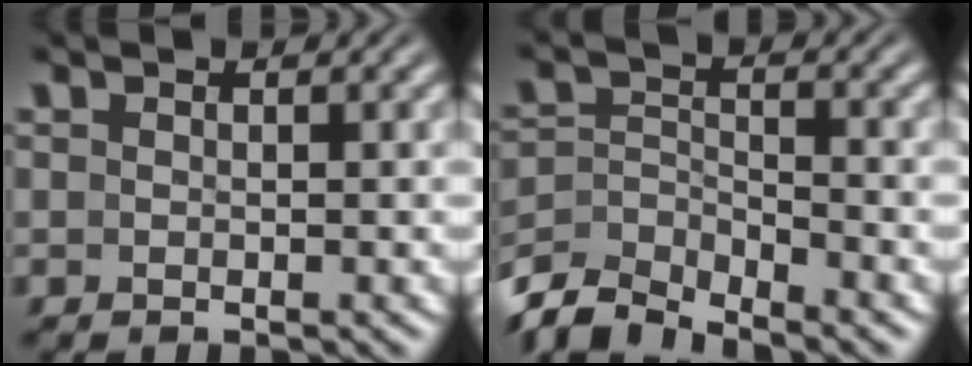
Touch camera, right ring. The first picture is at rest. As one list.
[{"total": 5.6, "force": [-4.1, 3.1, 2.3], "torque": [-0.062, -0.035, -0.058]}]